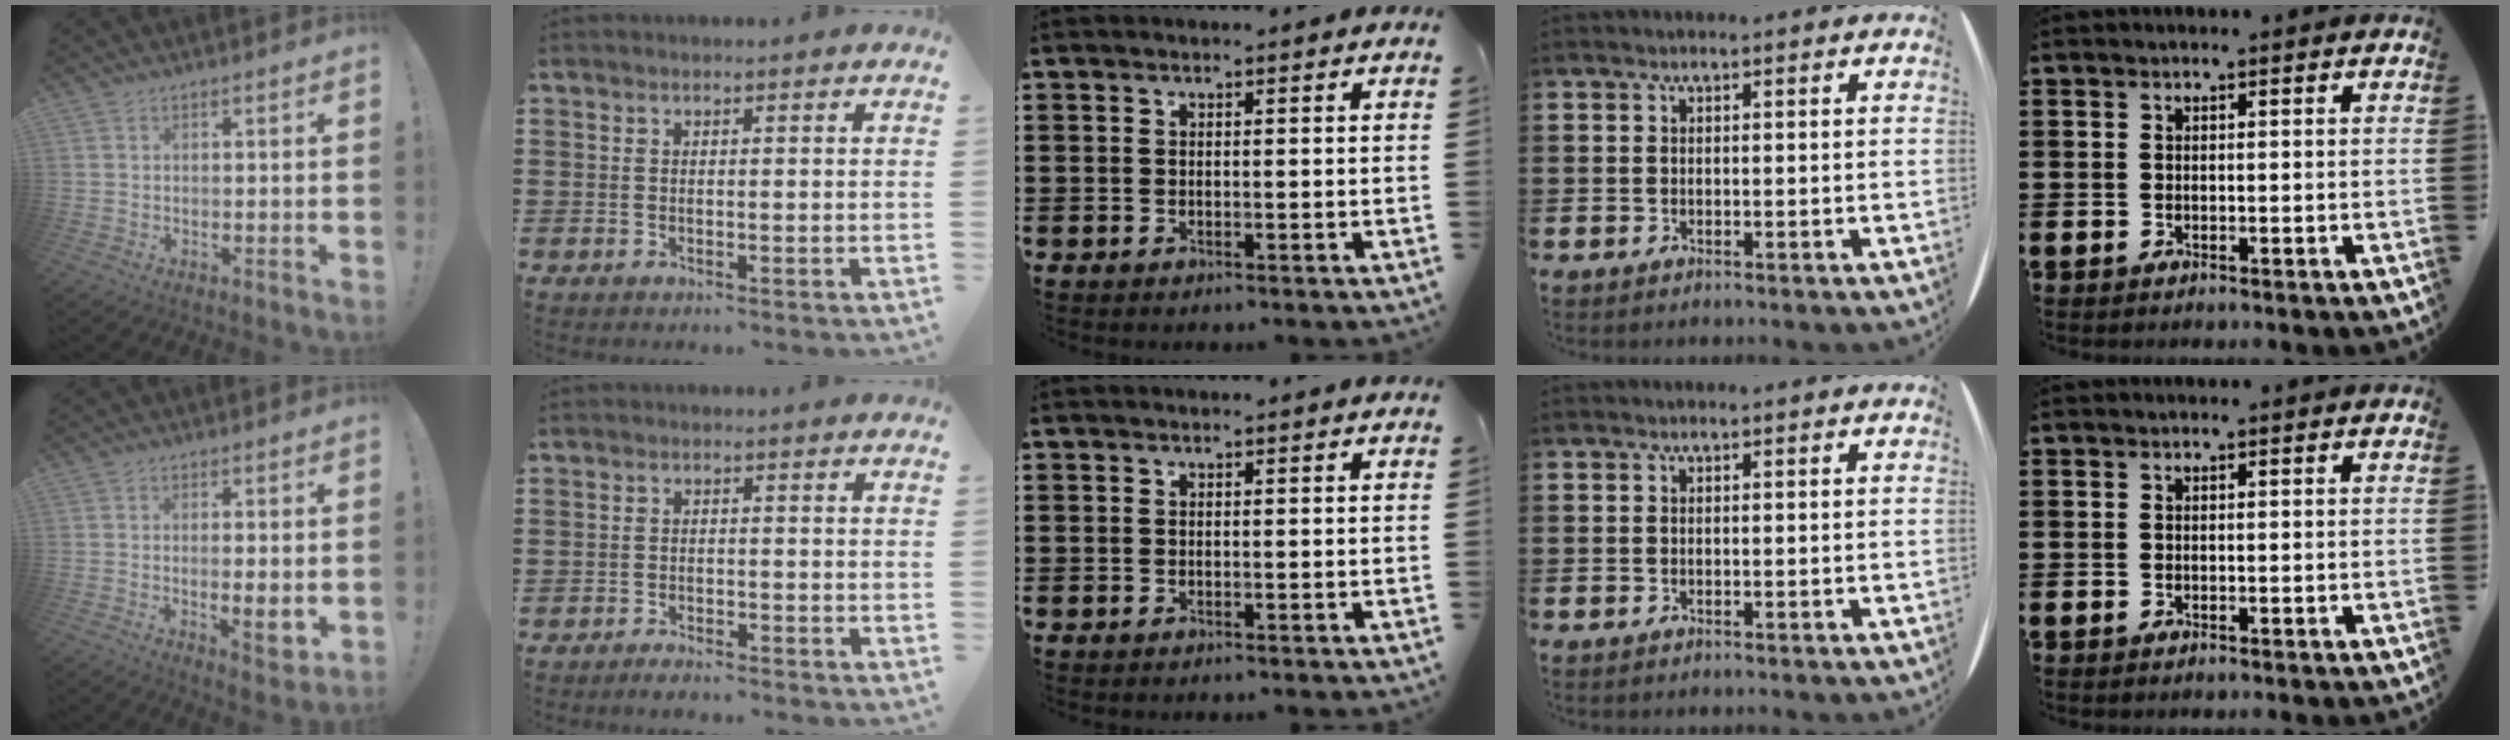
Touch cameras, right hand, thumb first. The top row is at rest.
{"thumb": {"total": 5.0, "force": [-0.1, 1.2, 4.8], "torque": [-0.055, -0.014, 0.001]}, "index": {"total": 1.7, "force": [-1.6, 0.2, 0.3], "torque": [-0.009, 0.002, -0.032]}}